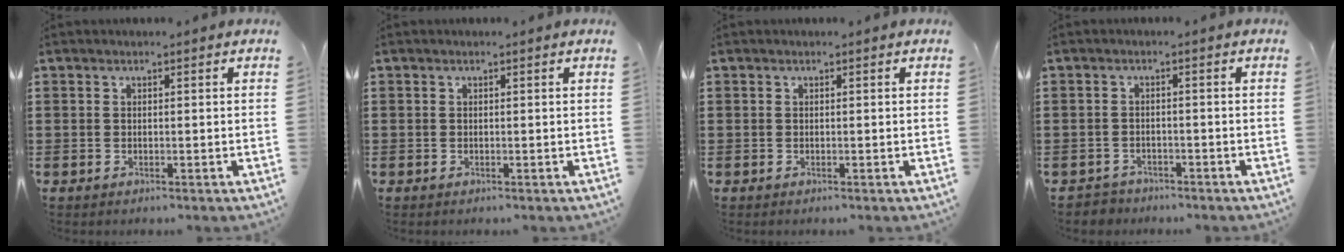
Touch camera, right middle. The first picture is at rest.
{"total": 0.0}
{"total": 0.0}
{"total": 1.6, "force": [-1.5, 0.5, -0.3], "torque": [-0.001, 0.002, -0.037]}